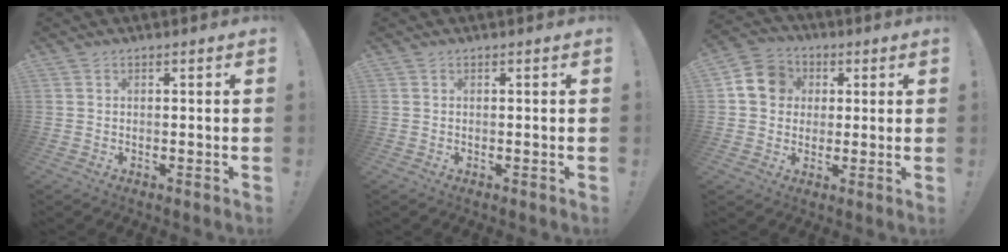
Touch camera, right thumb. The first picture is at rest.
{"total": 0.0}
{"total": 11.2, "force": [2.2, 9.9, 4.8], "torque": [-0.061, 0.011, 0.048]}